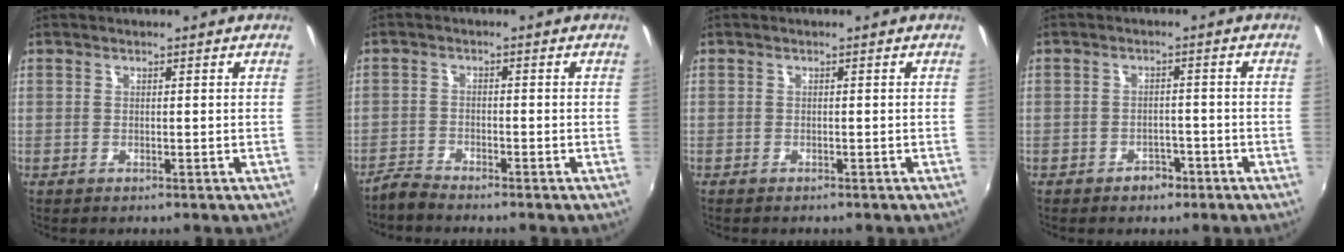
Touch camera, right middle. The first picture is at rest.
{"total": 3.0, "force": [-2.9, 0.3, 0.4], "torque": [-0.017, -0.006, -0.064]}
{"total": 1.0, "force": [-0.9, 0.3, 0.3], "torque": [-0.009, -0.003, -0.014]}
{"total": 3.2, "force": [-2.2, 2.1, 1.1], "torque": [-0.025, 0.005, -0.026]}